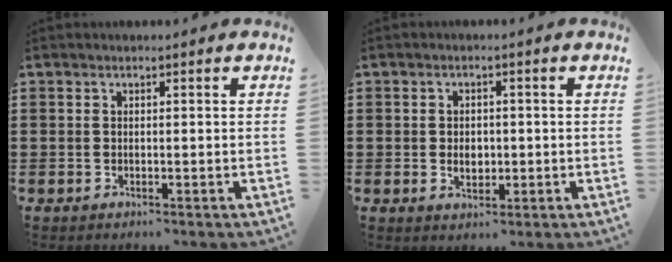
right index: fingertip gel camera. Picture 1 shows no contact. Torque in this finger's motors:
{"motor_torque": [0.81, 1.33, 0.05, 0.07]}